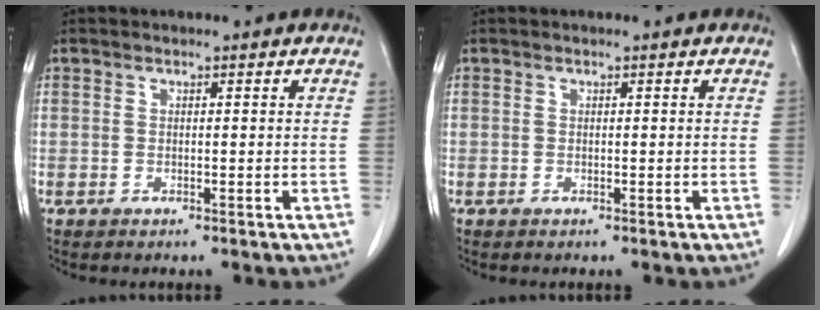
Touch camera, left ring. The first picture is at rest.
{"total": 0.0}